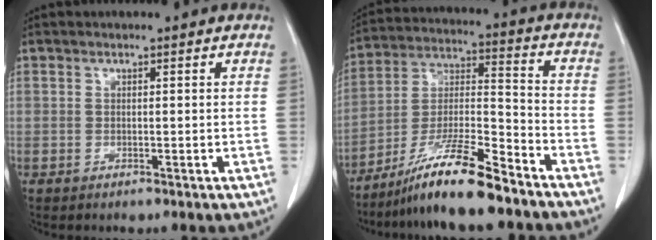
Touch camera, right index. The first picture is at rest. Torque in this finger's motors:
{"motor_torque": [1.08, -1.06, 0.43, 0.20]}